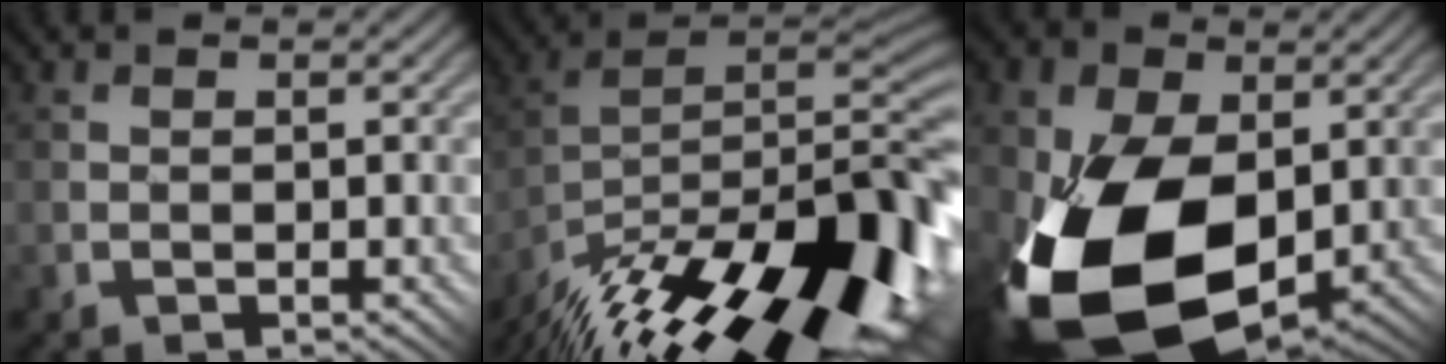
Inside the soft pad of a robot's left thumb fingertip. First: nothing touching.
{"total": 18.7, "force": [-12.4, 5.6, 12.8], "torque": [-0.188, 0.013, -0.196]}
{"total": 17.1, "force": [-2.9, 10.7, 13.0], "torque": [-0.275, -0.047, -0.043]}